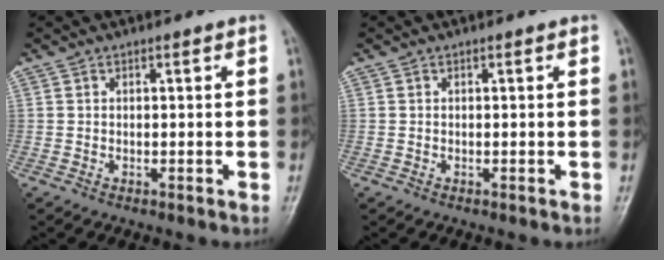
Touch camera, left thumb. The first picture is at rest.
{"total": 0.0}